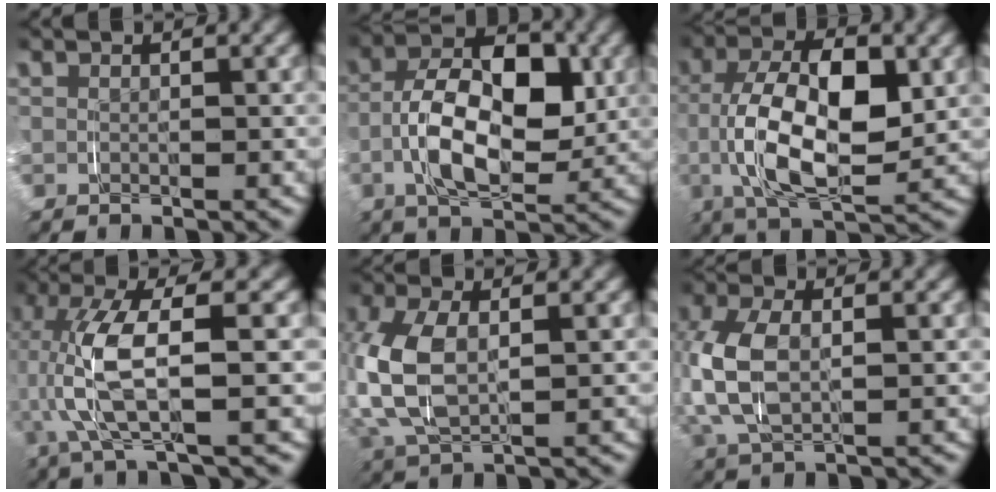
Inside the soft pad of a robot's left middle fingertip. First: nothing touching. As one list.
[{"total": 8.7, "force": [-0.4, 4.9, 7.2], "torque": [-0.122, 0.000, -0.012]}, {"total": 8.9, "force": [0.1, 4.2, 7.9], "torque": [-0.147, -0.008, 0.005]}, {"total": 6.2, "force": [0.4, 1.4, 6.0], "torque": [-0.147, 0.006, 0.009]}, {"total": 7.2, "force": [0.6, 4.3, 5.8], "torque": [-0.170, -0.010, 0.024]}, {"total": 6.6, "force": [0.4, 3.9, 5.3], "torque": [-0.156, -0.008, 0.017]}]